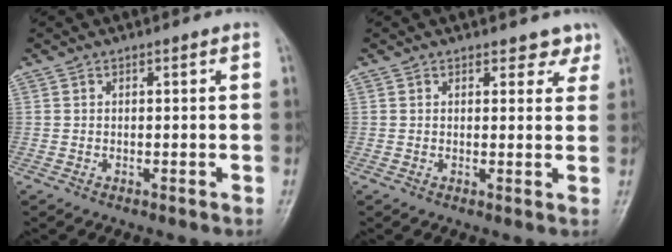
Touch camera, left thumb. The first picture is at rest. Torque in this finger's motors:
{"motor_torque": [0.05, 0.15, -0.43, -0.06, -0.01]}